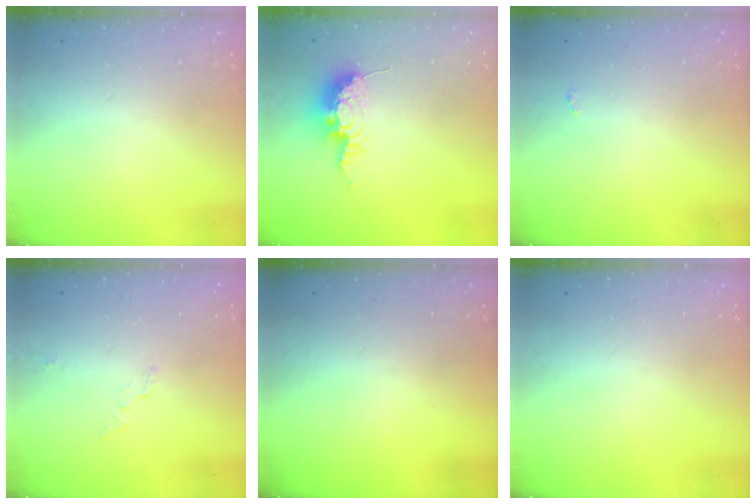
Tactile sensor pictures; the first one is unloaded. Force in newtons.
{"total": 10.5, "press": 10.5, "slide": 0.2}
{"total": 2.0, "press": 2.0, "slide": 0.3}
{"total": 2.9, "press": 2.9, "slide": 0.2}
{"total": 0.0}
{"total": 0.0}